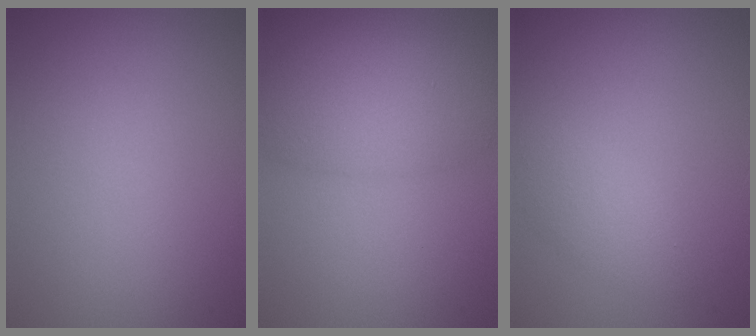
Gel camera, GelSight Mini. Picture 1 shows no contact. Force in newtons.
{"total": 5.5, "press": 5.5, "slide": 0.1}
{"total": 1.9, "press": 1.9, "slide": 0.1}